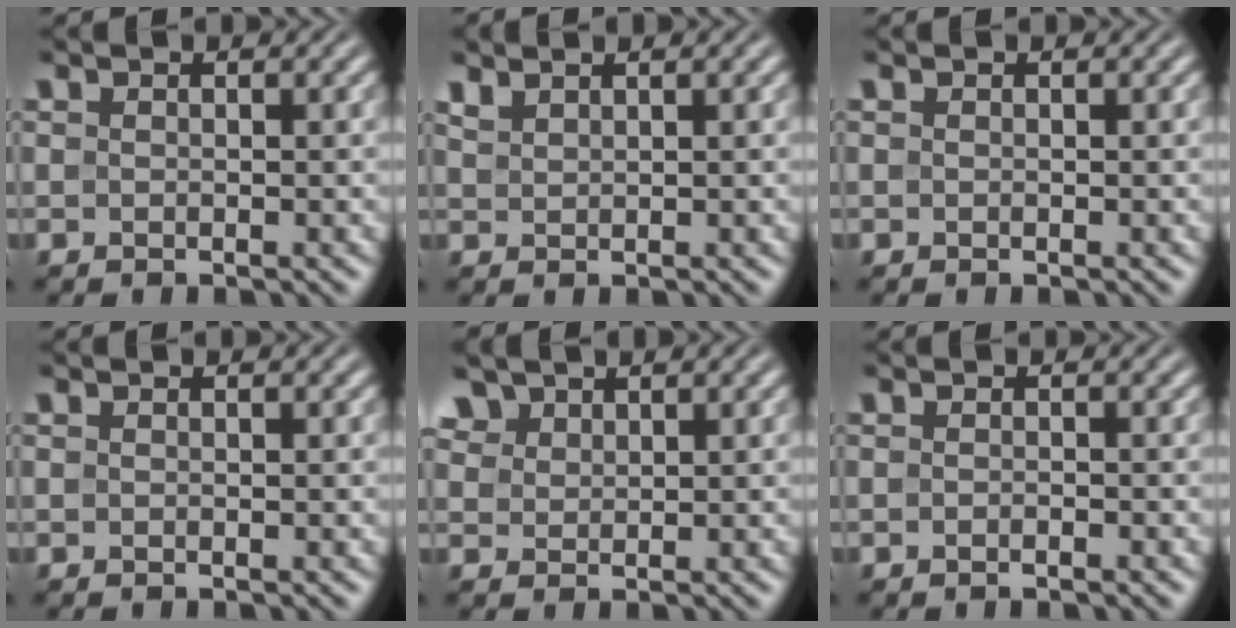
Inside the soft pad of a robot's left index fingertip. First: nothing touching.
{"total": 1.3, "force": [1.3, 0.2, 0.4], "torque": [-0.013, 0.006, 0.027]}
{"total": 0.0}
{"total": 0.0}
{"total": 2.7, "force": [2.0, 1.6, 0.7], "torque": [-0.027, -0.003, 0.050]}
{"total": 0.7, "force": [-0.4, 0.1, 0.6], "torque": [-0.010, 0.000, -0.007]}